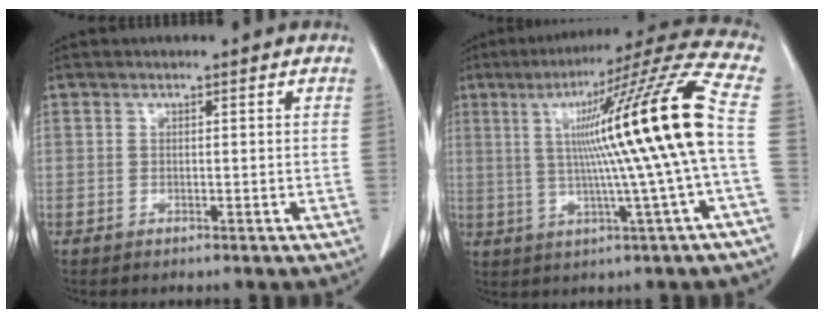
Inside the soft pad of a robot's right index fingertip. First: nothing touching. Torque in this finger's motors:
{"motor_torque": [2.14, 0.00, 1.05, 0.21]}